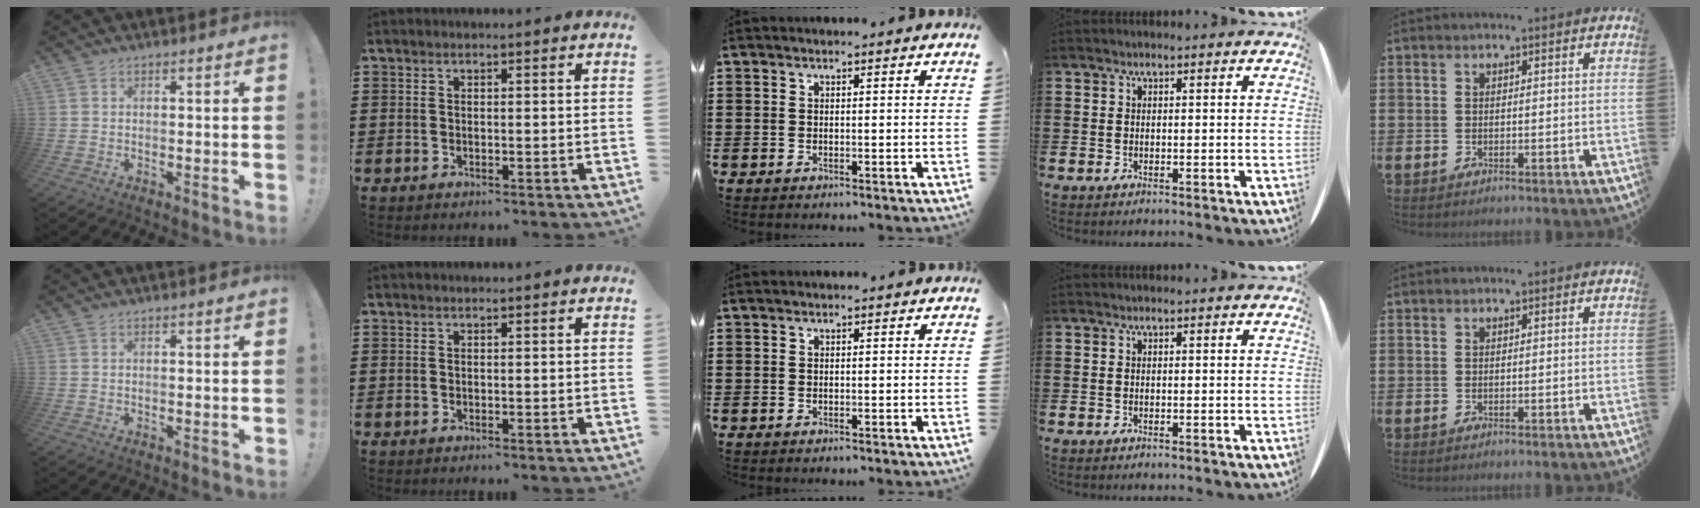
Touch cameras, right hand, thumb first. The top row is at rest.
{}